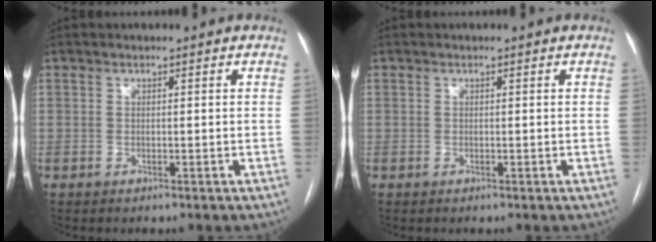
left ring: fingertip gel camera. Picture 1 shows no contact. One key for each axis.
{"total": 0.0}